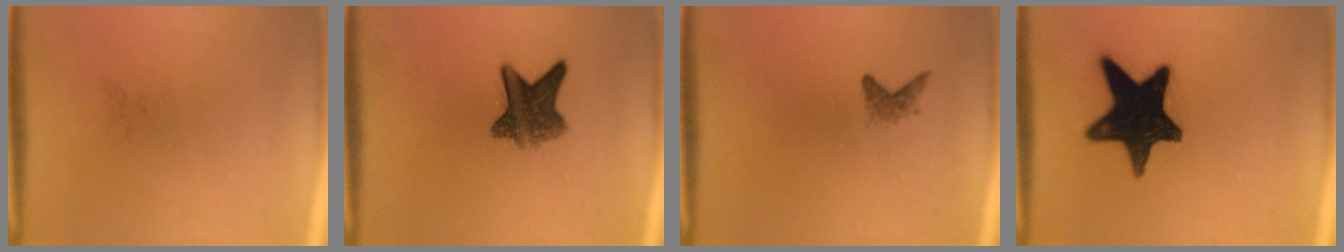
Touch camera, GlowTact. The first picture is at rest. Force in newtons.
{"total": 7.3}
{"total": 1.2}
{"total": 17.7}